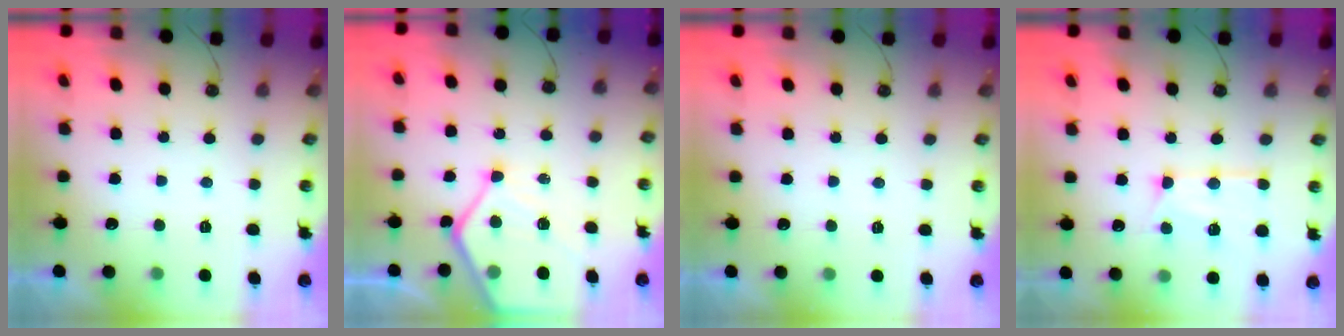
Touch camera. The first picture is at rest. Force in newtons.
{"total": 12.2, "press": 12.2, "slide": 1.2}
{"total": 2.8, "press": 2.8, "slide": 0.5}
{"total": 13.5, "press": 13.5, "slide": 0.9}